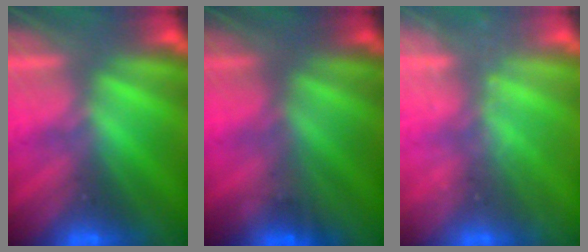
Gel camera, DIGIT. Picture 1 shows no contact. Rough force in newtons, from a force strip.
{"total": 1.6}
{"total": 1.8}